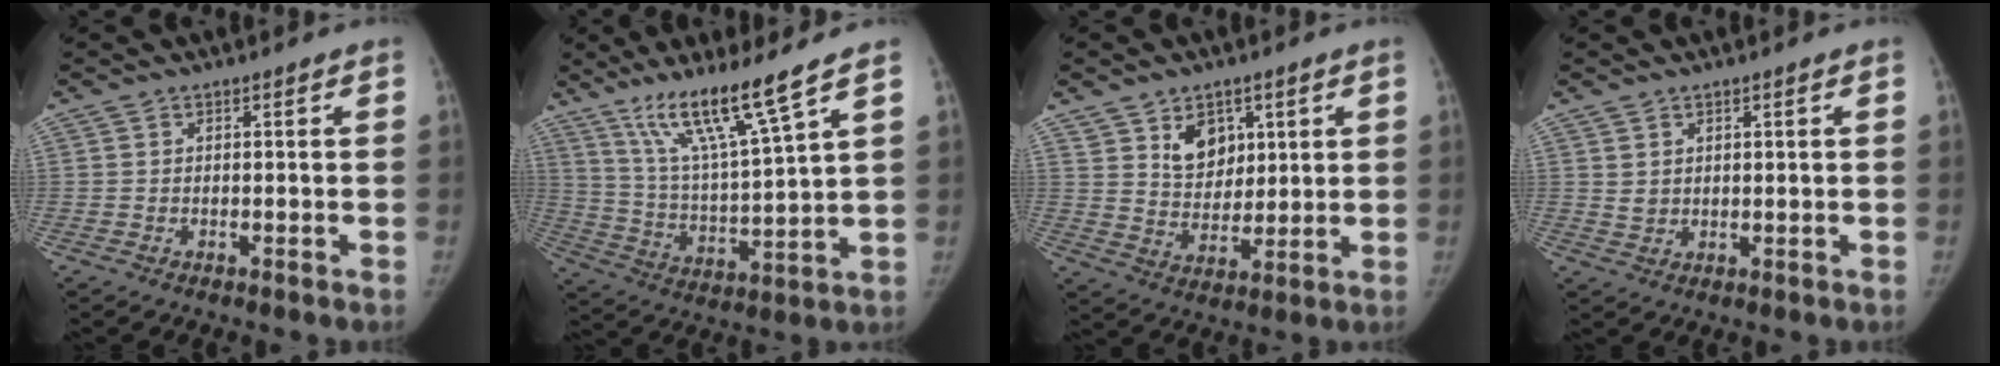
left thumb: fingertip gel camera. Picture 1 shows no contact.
{"total": 14.2, "force": [9.7, 0.0, 10.4], "torque": [-0.186, -0.058, 0.187]}
{"total": 8.5, "force": [3.8, 6.0, 4.6], "torque": [-0.042, -0.027, 0.073]}
{"total": 1.9, "force": [1.1, 1.3, 0.8], "torque": [-0.003, -0.009, 0.024]}